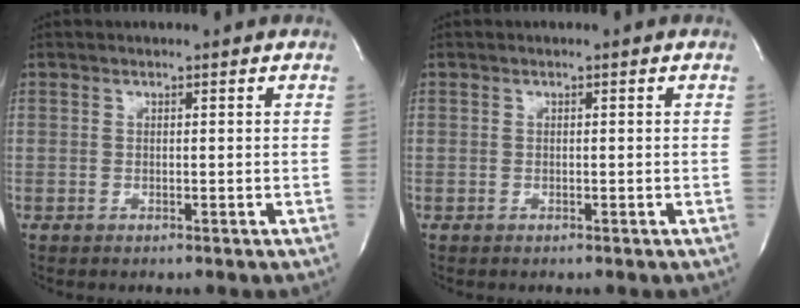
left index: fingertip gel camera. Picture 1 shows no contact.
{"total": 0.0}